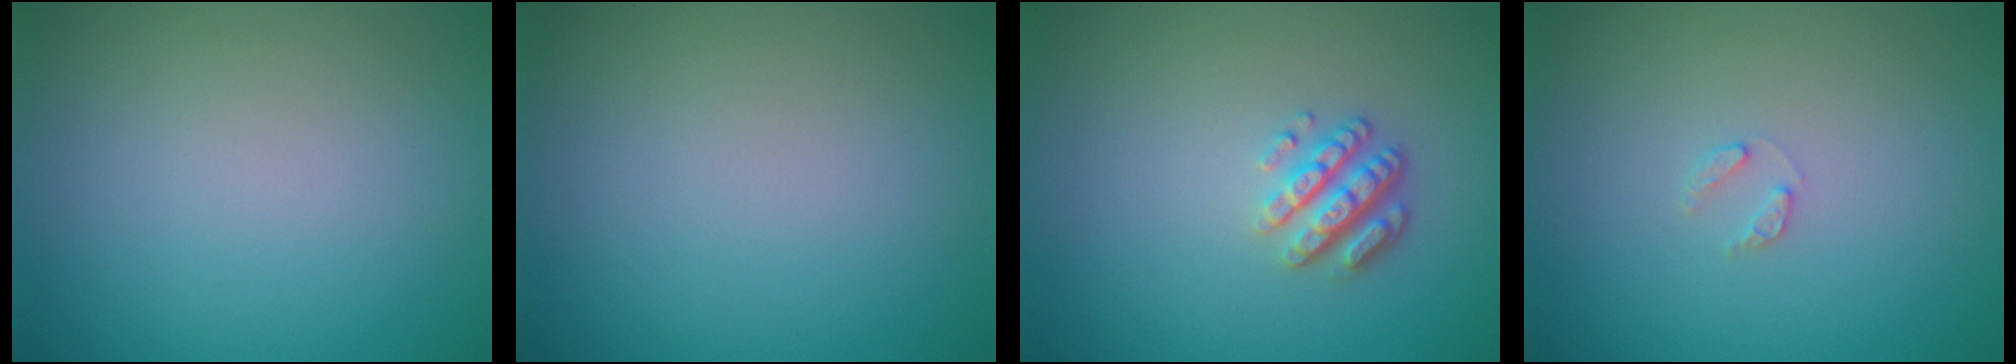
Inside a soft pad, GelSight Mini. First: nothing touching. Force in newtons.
{"total": 0.0}
{"total": 3.3, "press": 2.6, "slide": 2.1}
{"total": 0.9, "press": 0.9, "slide": 0.2}